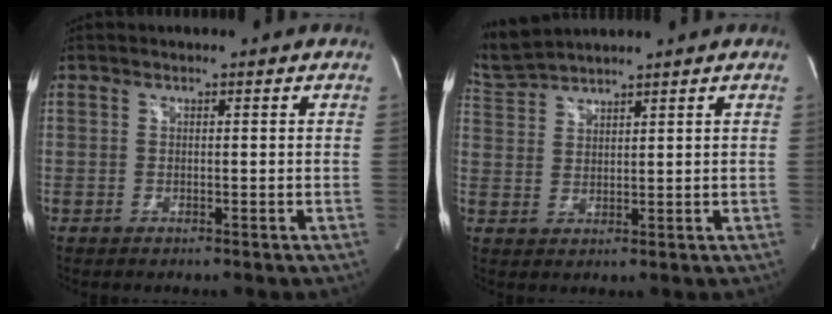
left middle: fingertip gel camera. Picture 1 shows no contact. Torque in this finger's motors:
{"motor_torque": [-0.22, -0.46, -0.14, 0.00]}